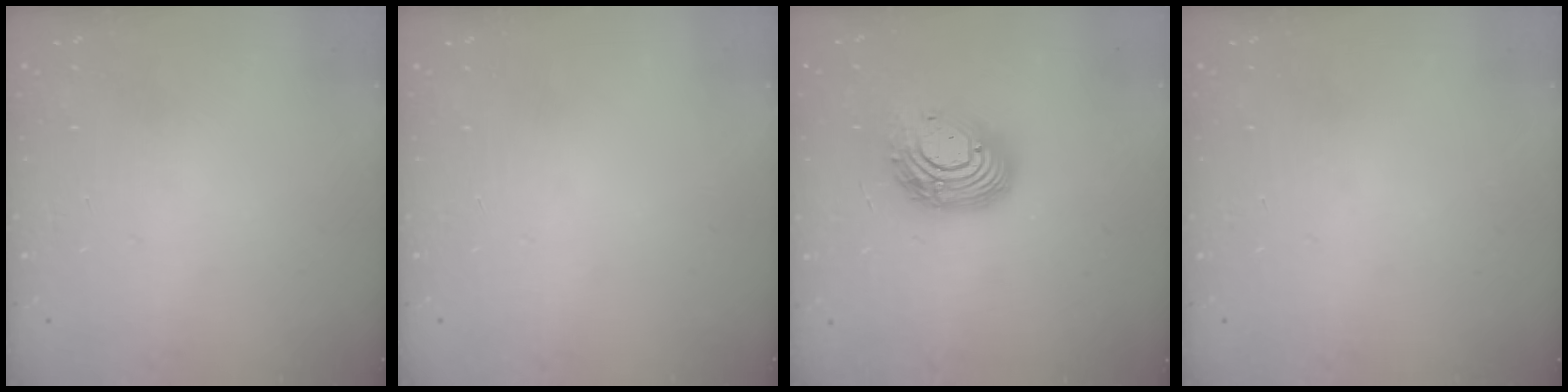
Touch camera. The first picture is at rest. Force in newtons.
{"total": 0.0}
{"total": 14.3, "press": 14.2, "slide": 1.3}
{"total": 0.0}